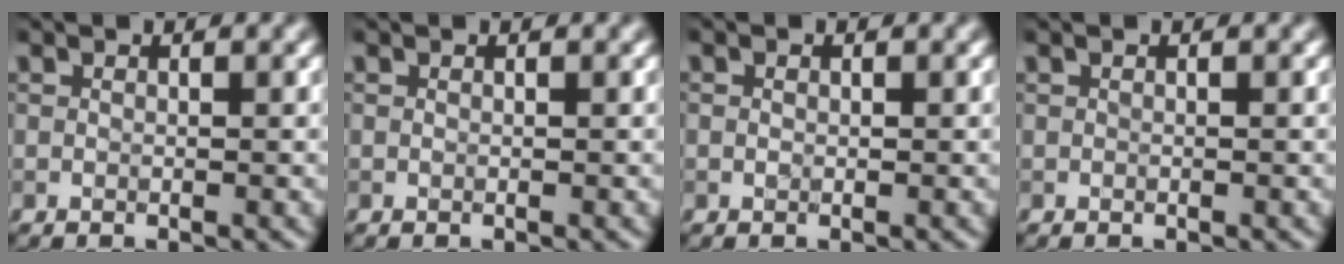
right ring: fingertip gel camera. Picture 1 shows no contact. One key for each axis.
{"total": 0.0}
{"total": 0.6, "fx": 0.0, "fy": 0.5, "fz": 0.4, "tx": -0.007, "ty": 0.000, "tz": -0.001}
{"total": 0.0}